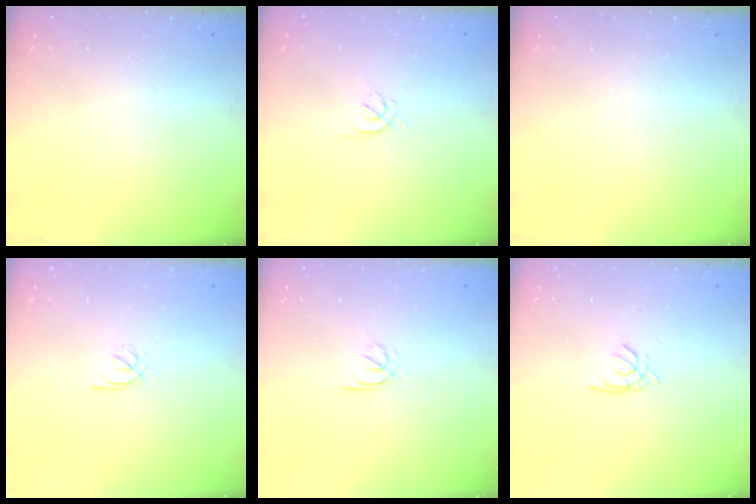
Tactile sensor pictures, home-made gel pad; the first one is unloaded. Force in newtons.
{"total": 1.5, "press": 1.4, "slide": 0.6}
{"total": 0.0}
{"total": 2.2, "press": 2.1, "slide": 0.6}
{"total": 2.9, "press": 2.8, "slide": 0.8}
{"total": 1.2, "press": 1.1, "slide": 0.3}